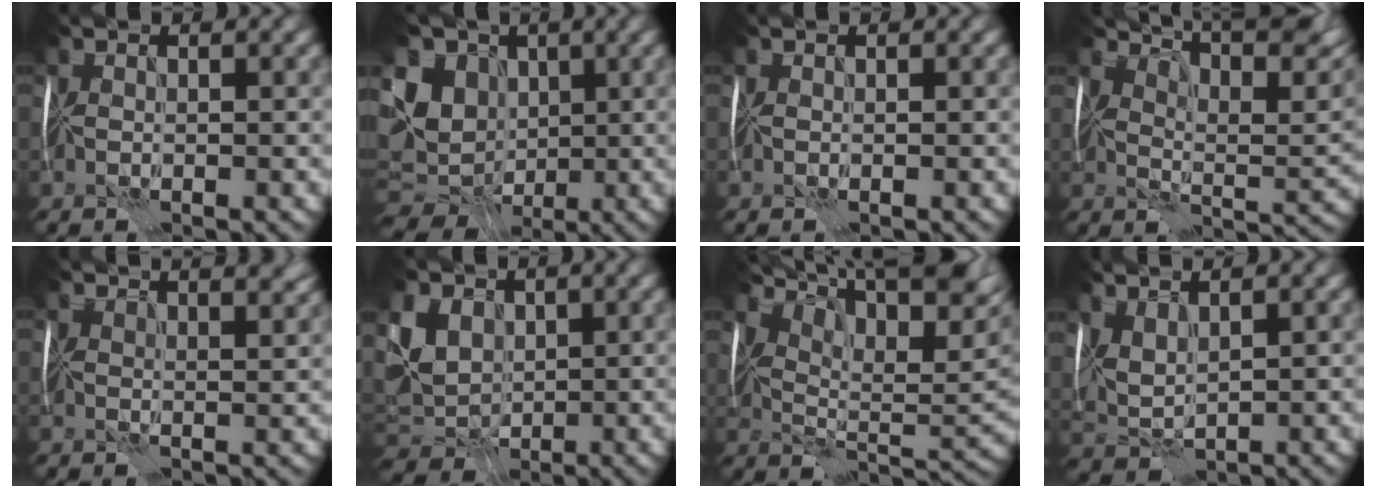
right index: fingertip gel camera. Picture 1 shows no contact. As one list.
[{"total": 12.5, "force": [1.5, 10.2, 7.1], "torque": [-0.161, 0.011, 0.013]}, {"total": 0.0}, {"total": 8.2, "force": [6.5, 1.4, 4.7], "torque": [-0.080, 0.007, 0.097]}, {"total": 6.4, "force": [5.3, 1.9, 3.1], "torque": [-0.026, 0.025, 0.046]}, {"total": 5.7, "force": [1.1, 4.5, 3.2], "torque": [-0.089, 0.001, 0.018]}, {"total": 11.4, "force": [6.5, 4.1, 8.4], "torque": [-0.146, 0.014, 0.106]}, {"total": 3.0, "force": [1.7, 1.2, 2.2], "torque": [-0.060, 0.006, 0.034]}]